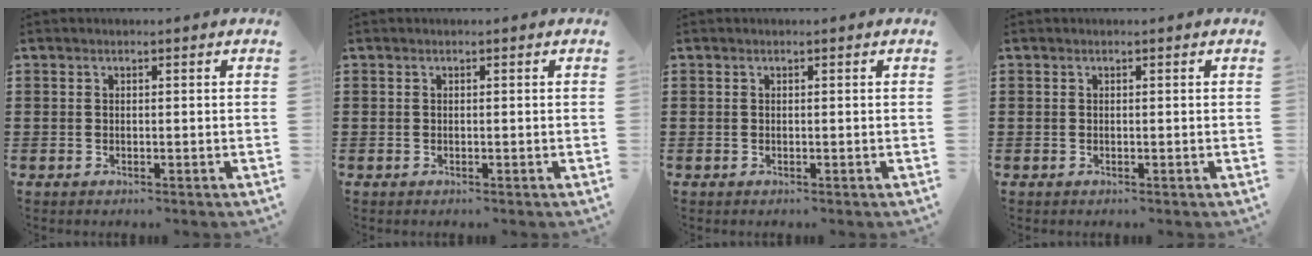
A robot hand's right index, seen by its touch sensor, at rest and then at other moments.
{"total": 0.0}
{"total": 0.0}
{"total": 0.0}